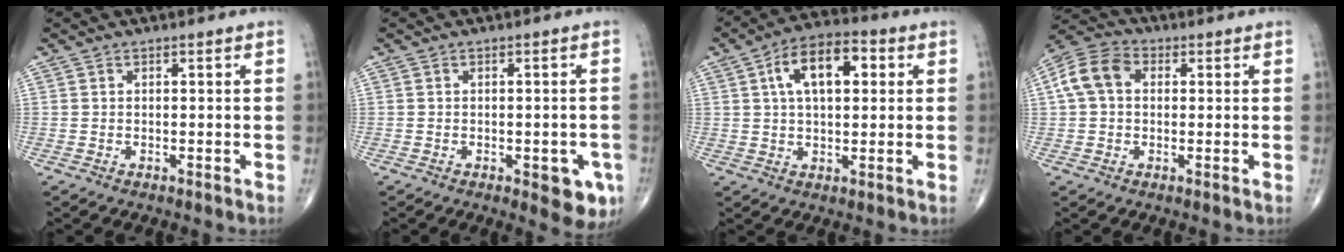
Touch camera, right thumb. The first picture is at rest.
{"total": 6.2, "force": [-2.4, 2.7, 5.1], "torque": [-0.040, 0.001, -0.022]}
{"total": 11.9, "force": [3.2, 6.2, 9.6], "torque": [-0.147, 0.018, 0.046]}
{"total": 8.6, "force": [1.4, 6.3, 5.8], "torque": [-0.114, 0.028, 0.018]}